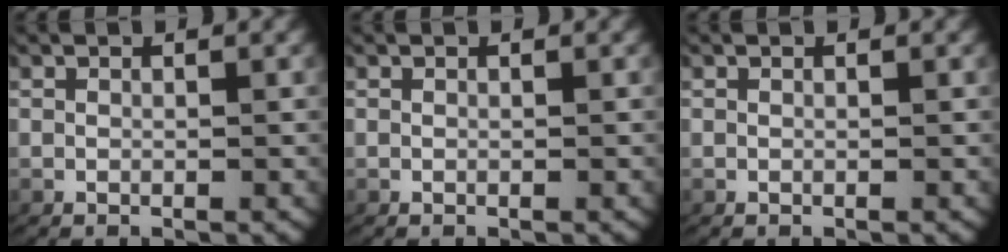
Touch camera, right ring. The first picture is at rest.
{"total": 0.0}
{"total": 0.0}